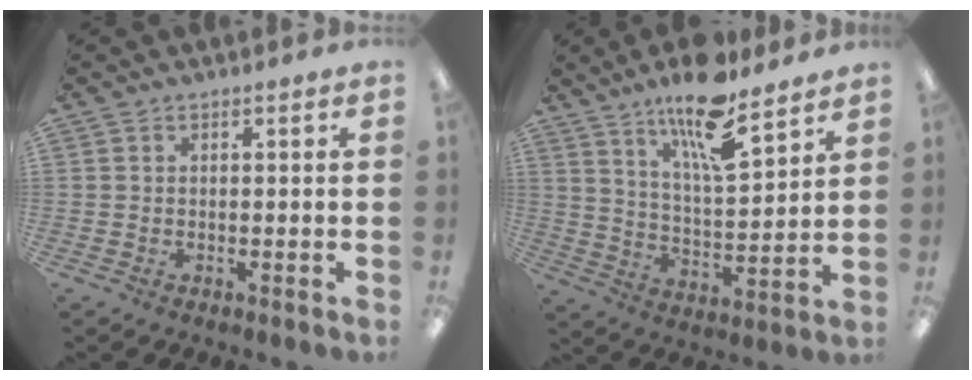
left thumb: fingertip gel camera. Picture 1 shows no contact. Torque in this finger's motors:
{"motor_torque": [0.23, 0.26, 1.49, -1.28, 0.10]}